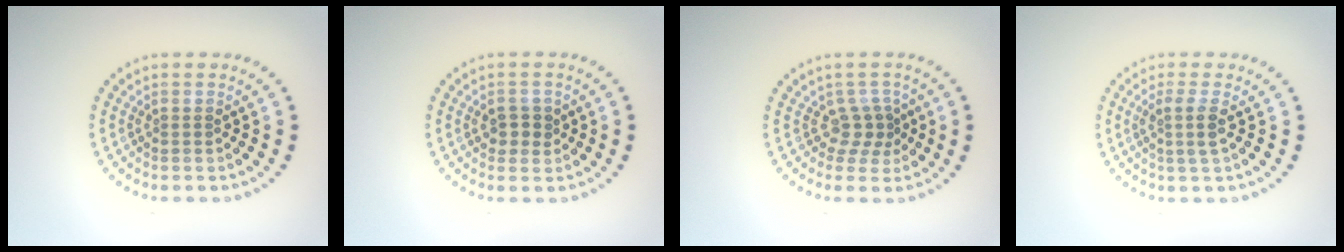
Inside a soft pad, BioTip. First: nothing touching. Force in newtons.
{"total": 1.9, "press": 1.9, "slide": 0.4}
{"total": 2.2, "press": 1.5, "slide": 1.6}
{"total": 1.9, "press": 1.6, "slide": 1.0}